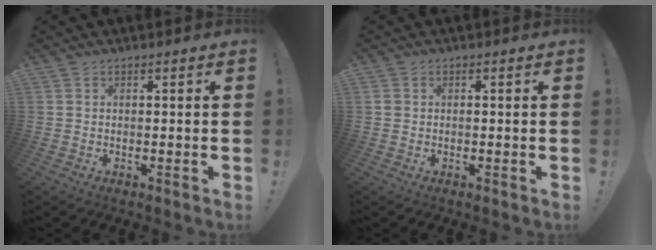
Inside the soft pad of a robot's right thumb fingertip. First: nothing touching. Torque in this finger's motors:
{"motor_torque": [-0.28, -0.04, -0.08, 0.15, 0.00]}